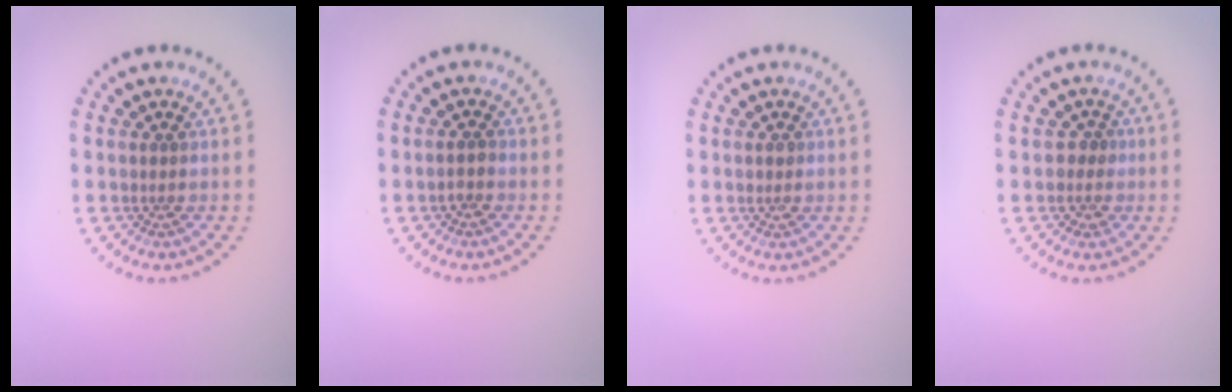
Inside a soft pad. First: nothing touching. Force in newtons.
{"total": 0.8, "press": 0.7, "slide": 0.4}
{"total": 0.8, "press": 0.7, "slide": 0.3}
{"total": 1.4, "press": 1.2, "slide": 0.8}